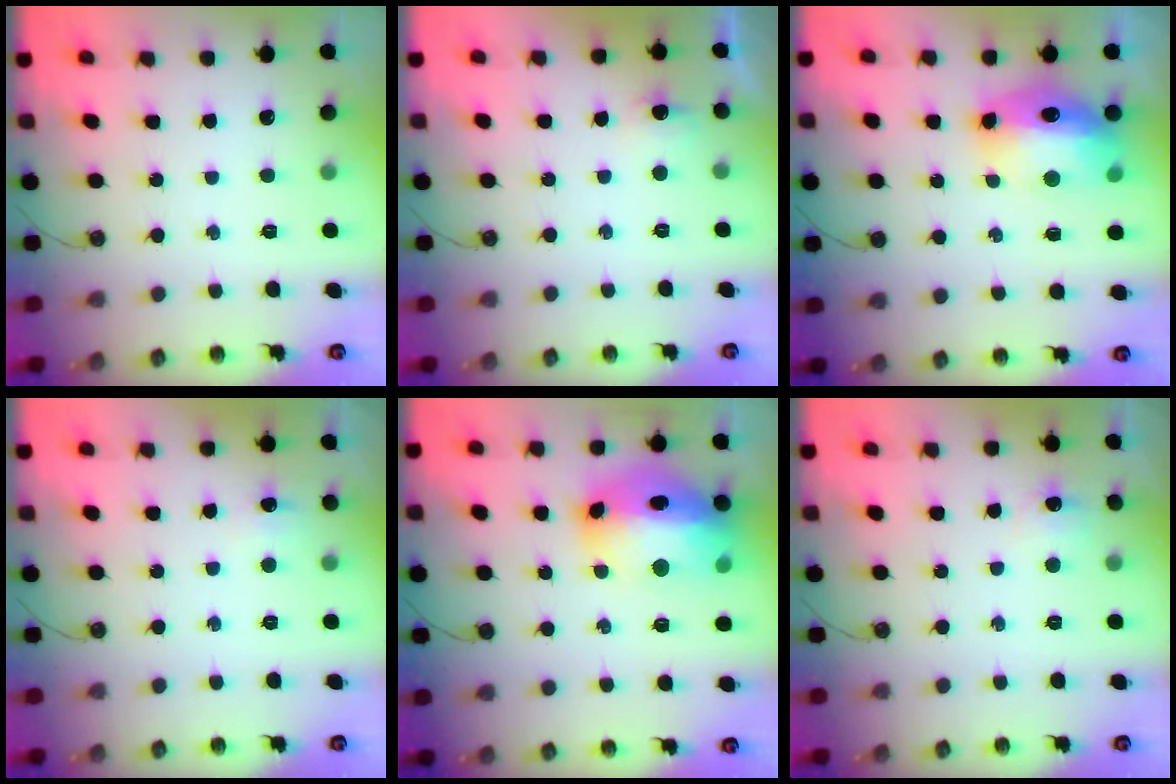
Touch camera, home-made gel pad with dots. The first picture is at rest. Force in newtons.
{"total": 5.4, "press": 5.3, "slide": 1.3}
{"total": 15.6, "press": 15.1, "slide": 4.2}
{"total": 13.0, "press": 3.5, "slide": 12.6}
{"total": 20.2, "press": 20.1, "slide": 2.0}
{"total": 6.1, "press": 6.0, "slide": 0.8}